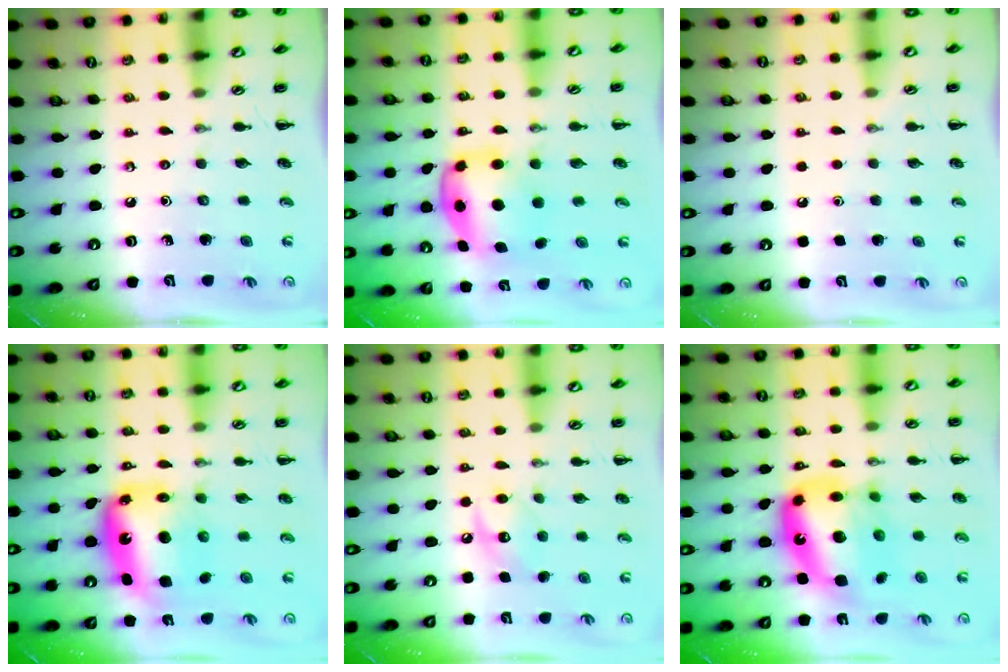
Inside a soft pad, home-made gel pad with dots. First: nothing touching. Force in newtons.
{"total": 6.1, "press": 6.0, "slide": 1.0}
{"total": 1.6, "press": 1.6, "slide": 0.1}
{"total": 11.7, "press": 11.2, "slide": 3.2}
{"total": 8.3, "press": 8.3, "slide": 0.7}
{"total": 17.9, "press": 17.3, "slide": 4.7}